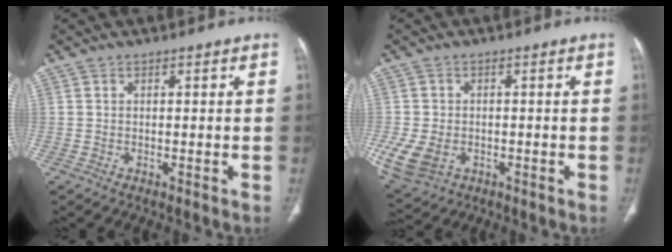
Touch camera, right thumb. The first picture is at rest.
{"total": 8.7, "force": [-2.4, 6.3, 5.5], "torque": [-0.122, 0.000, -0.033]}